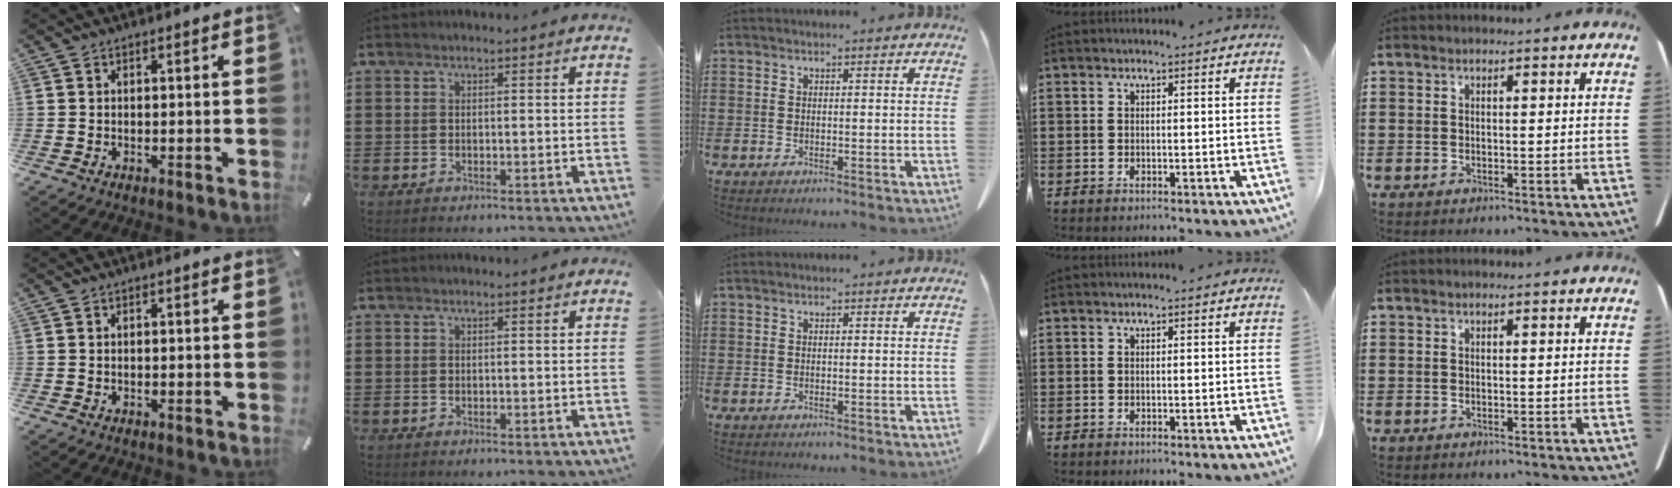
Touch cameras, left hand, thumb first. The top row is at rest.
{}